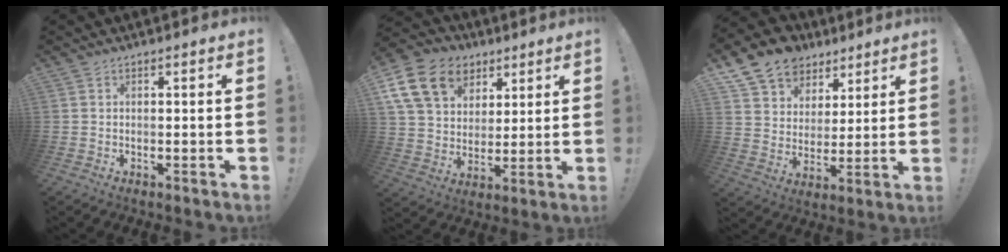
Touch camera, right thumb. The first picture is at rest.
{"total": 18.4, "force": [8.4, 13.5, 9.3], "torque": [-0.146, -0.032, 0.165]}
{"total": 13.2, "force": [8.5, 9.4, 3.6], "torque": [-0.063, -0.057, 0.164]}